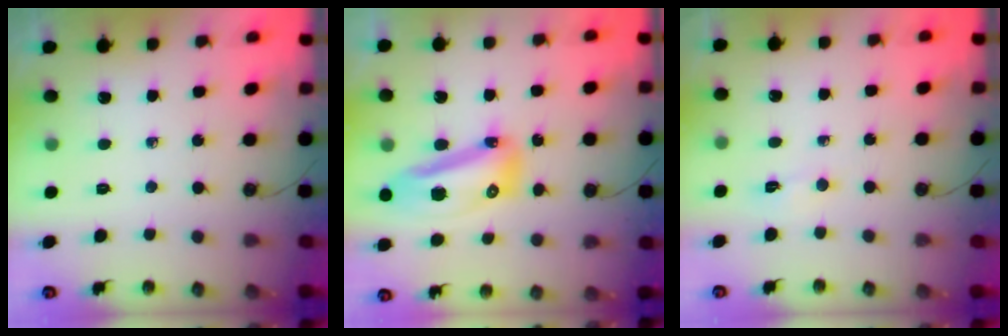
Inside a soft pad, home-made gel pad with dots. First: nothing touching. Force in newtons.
{"total": 13.5, "press": 13.4, "slide": 1.4}
{"total": 2.6, "press": 2.6, "slide": 0.6}